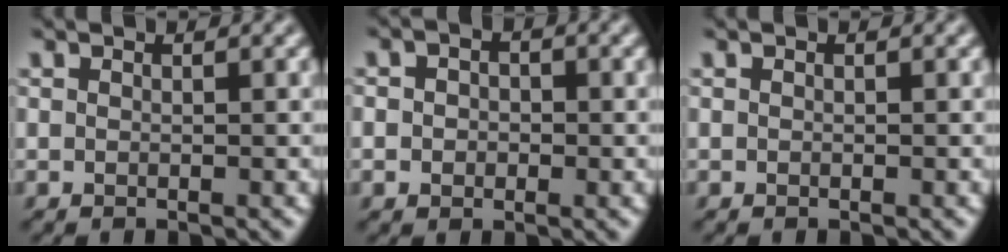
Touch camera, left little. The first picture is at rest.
{"total": 3.0, "force": [0.2, 2.4, 1.8], "torque": [-0.020, 0.013, -0.023]}
{"total": 0.0}